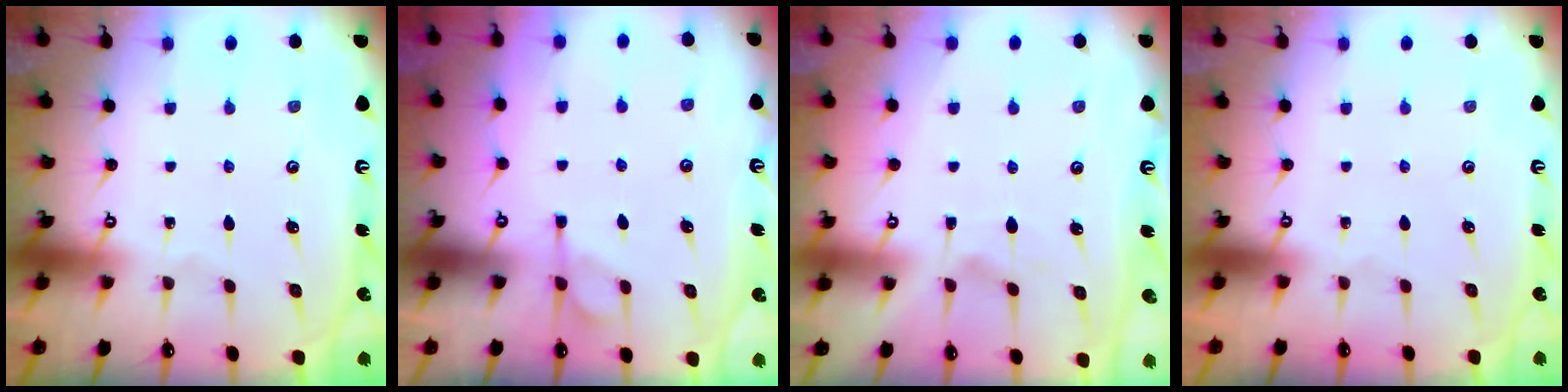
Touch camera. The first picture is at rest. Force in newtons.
{"total": 1.1, "press": 0.0, "slide": 1.0}
{"total": 2.9, "press": 2.8, "slide": 1.0}
{"total": 1.5, "press": 1.4, "slide": 0.7}